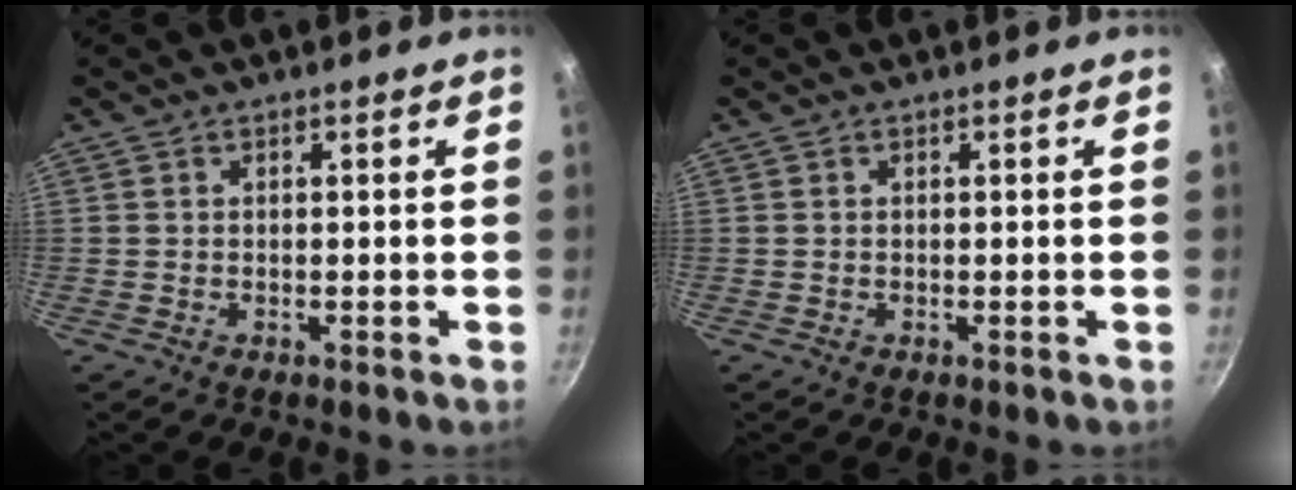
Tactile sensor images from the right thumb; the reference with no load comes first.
{"total": 0.0}